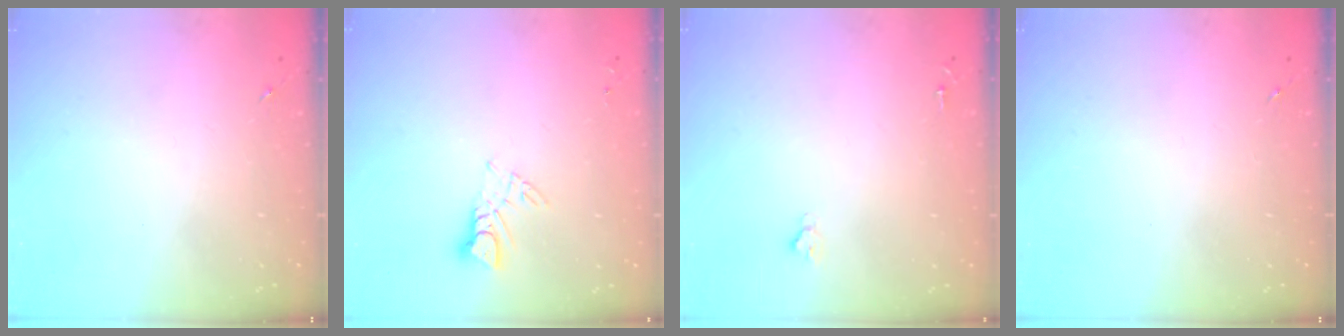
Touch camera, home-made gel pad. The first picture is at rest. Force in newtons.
{"total": 4.6, "press": 4.6, "slide": 0.3}
{"total": 1.9, "press": 1.9, "slide": 0.2}
{"total": 0.0}